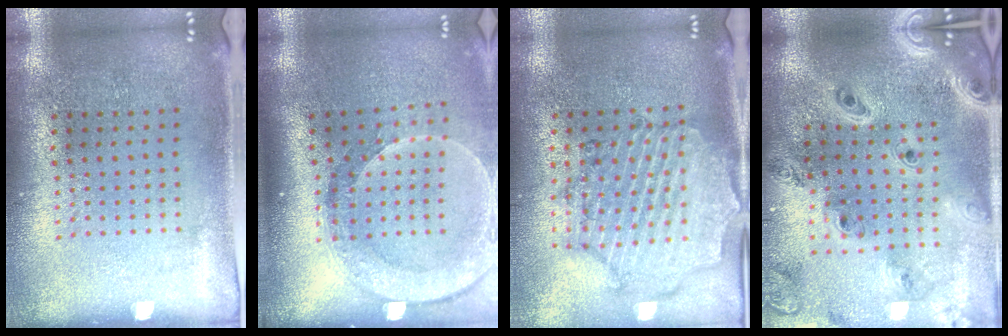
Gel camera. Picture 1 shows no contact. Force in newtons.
{"total": 2.6, "press": 2.0, "slide": 1.7}
{"total": 1.6, "press": 1.6, "slide": 0.4}
{"total": 3.0, "press": 2.5, "slide": 1.7}